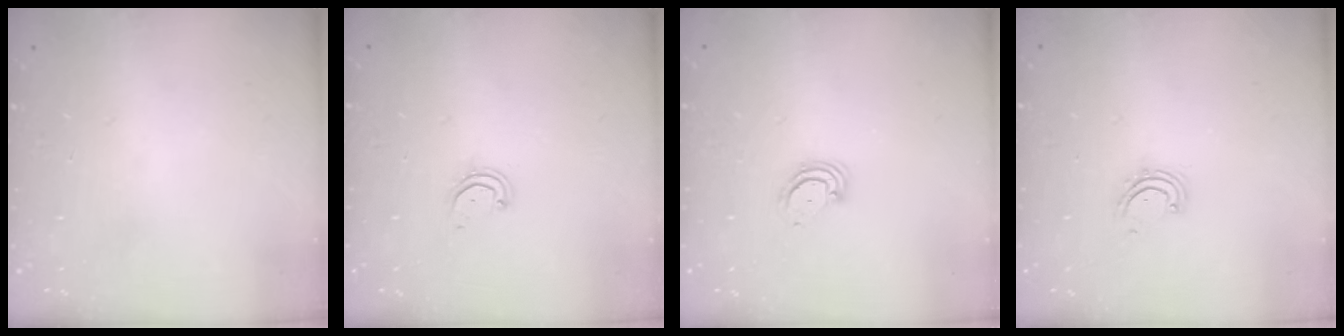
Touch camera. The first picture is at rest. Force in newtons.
{"total": 2.5, "press": 2.5, "slide": 0.2}
{"total": 3.5, "press": 3.5, "slide": 0.2}
{"total": 2.7, "press": 2.6, "slide": 0.5}